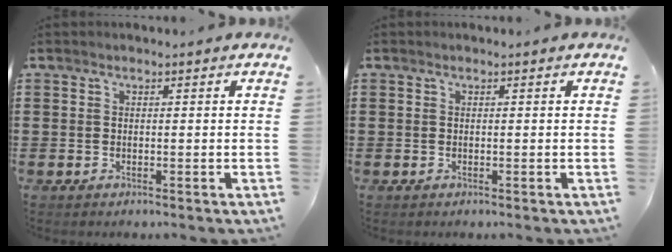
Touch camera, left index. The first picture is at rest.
{"total": 0.0}